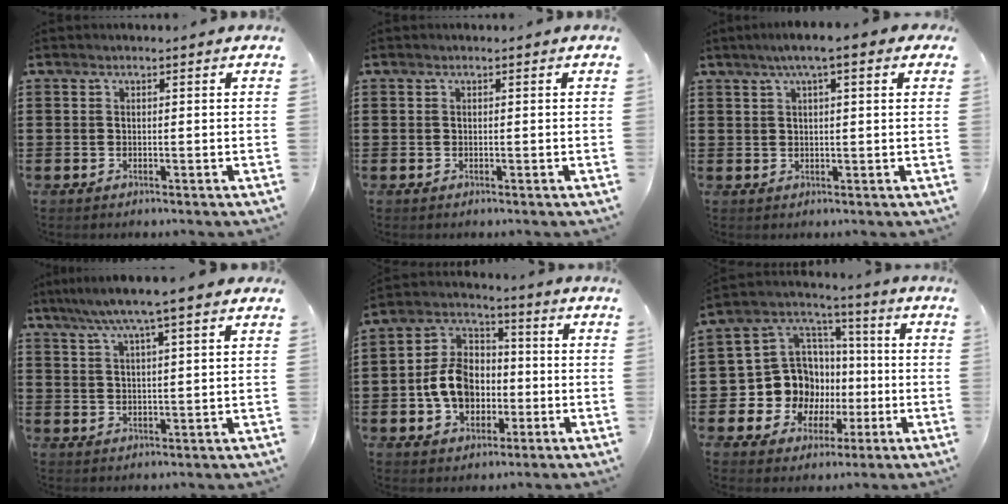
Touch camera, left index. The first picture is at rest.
{"total": 0.0}
{"total": 4.3, "force": [2.4, 0.4, 3.5], "torque": [-0.073, 0.007, 0.041]}
{"total": 6.1, "force": [4.6, -0.1, 4.0], "torque": [-0.090, -0.010, 0.079]}
{"total": 9.2, "force": [-1.8, 7.2, 5.4], "torque": [-0.140, 0.018, -0.037]}
{"total": 11.7, "force": [-1.8, 11.1, 3.5], "torque": [-0.118, 0.000, -0.026]}